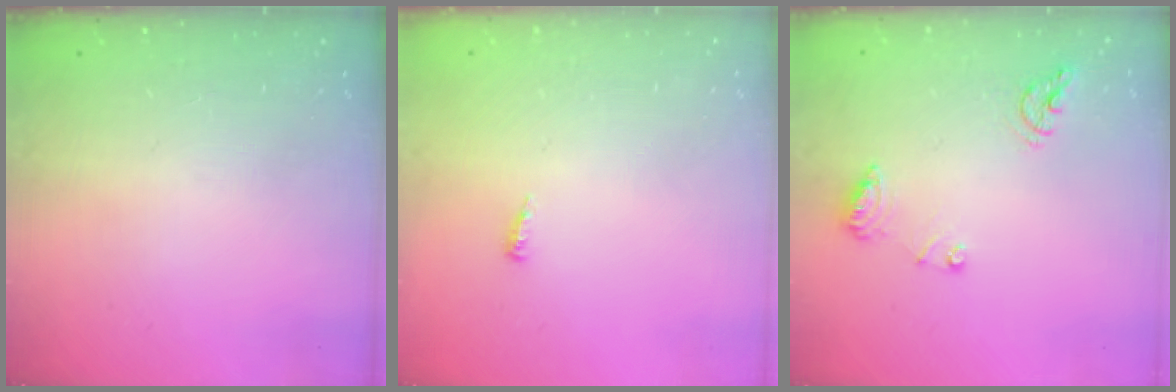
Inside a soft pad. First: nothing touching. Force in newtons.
{"total": 2.9, "press": 2.9, "slide": 0.4}
{"total": 9.6, "press": 9.6, "slide": 1.1}